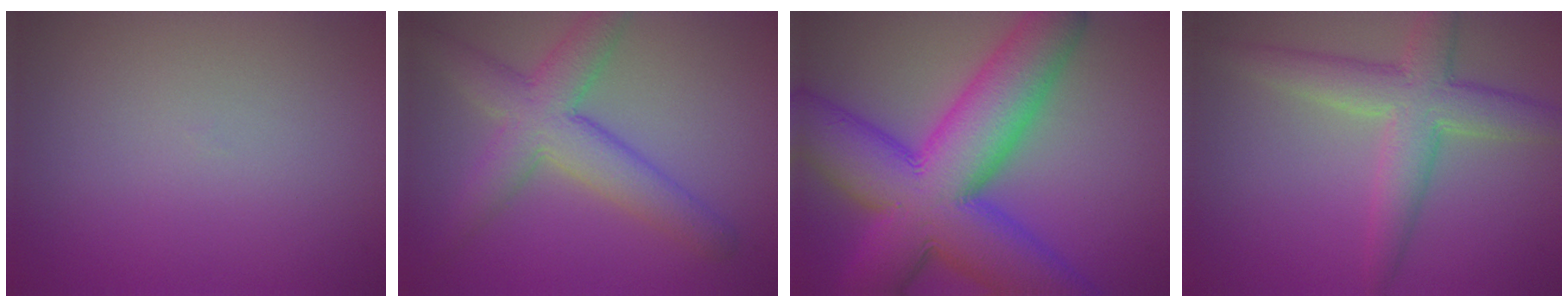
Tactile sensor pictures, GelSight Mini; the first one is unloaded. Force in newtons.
{"total": 5.7, "press": 5.7, "slide": 0.1}
{"total": 14.6, "press": 14.6, "slide": 0.3}
{"total": 5.0, "press": 5.0, "slide": 0.3}